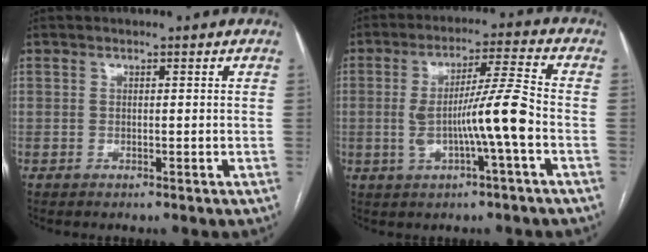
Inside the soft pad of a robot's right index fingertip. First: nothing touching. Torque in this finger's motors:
{"motor_torque": [0.88, 0.43, 0.63, 0.08]}